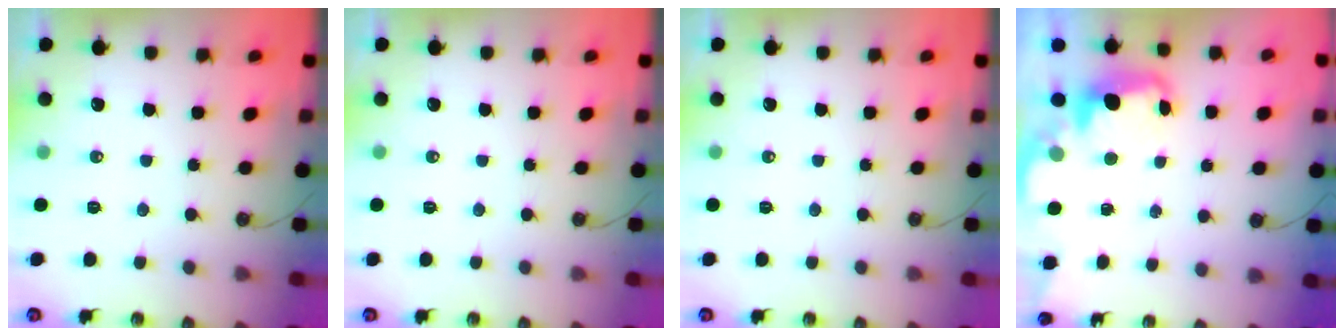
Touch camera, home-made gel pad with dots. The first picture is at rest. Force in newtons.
{"total": 0.0}
{"total": 0.0}
{"total": 2.8, "press": 2.7, "slide": 0.6}